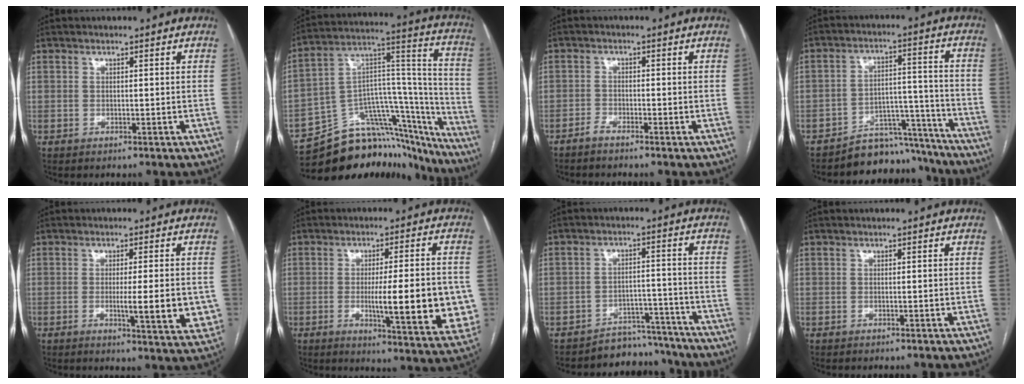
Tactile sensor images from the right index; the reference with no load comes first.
{"total": 25.3, "force": [-21.6, 9.7, 8.9], "torque": [-0.080, 0.068, -0.316]}
{"total": 1.5, "force": [-1.4, 0.0, 0.5], "torque": [-0.011, -0.001, -0.029]}
{"total": 11.2, "force": [-10.3, 4.2, 0.0], "torque": [0.034, 0.064, -0.151]}
{"total": 9.0, "force": [-1.4, 1.4, 8.8], "torque": [-0.109, -0.012, -0.017]}
{"total": 15.9, "force": [-2.2, 2.2, 15.6], "torque": [-0.178, -0.010, -0.022]}
{"total": 7.7, "force": [-7.0, 3.0, -1.2], "torque": [0.037, 0.047, -0.098]}
{"total": 0.5, "force": [-0.1, 0.1, 0.5], "torque": [-0.012, -0.001, 0.001]}